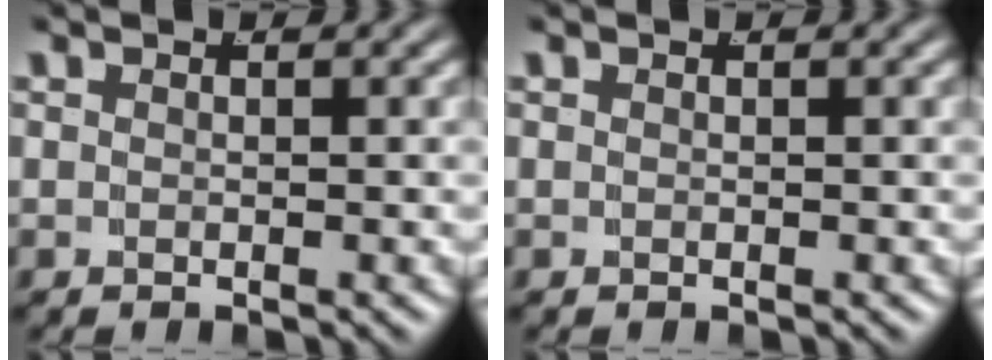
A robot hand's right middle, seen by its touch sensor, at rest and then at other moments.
{"total": 0.0}